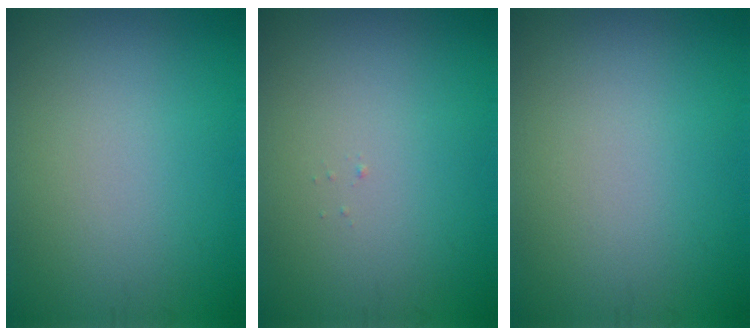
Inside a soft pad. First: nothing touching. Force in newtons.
{"total": 0.0}
{"total": 0.0}